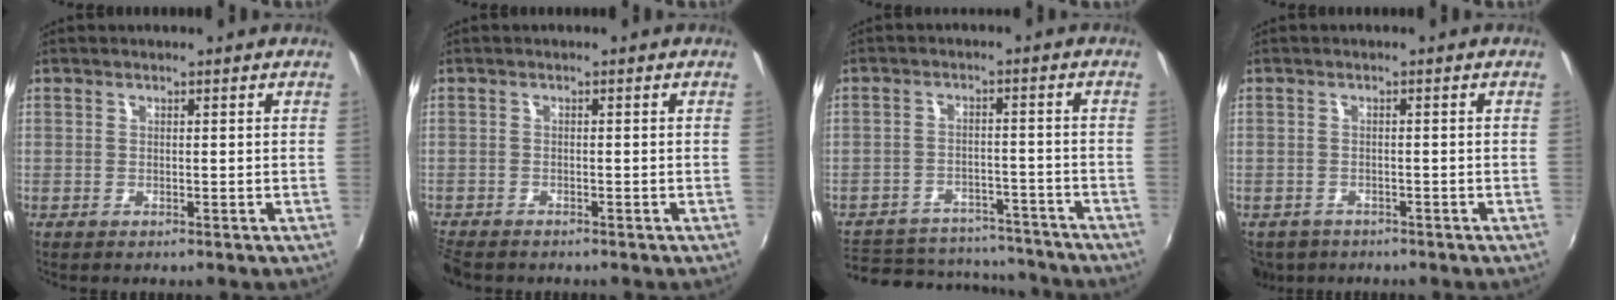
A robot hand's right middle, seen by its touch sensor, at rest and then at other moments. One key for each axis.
{"total": 3.9, "fx": -3.5, "fy": 1.1, "fz": 1.3, "tx": -0.040, "ty": -0.021, "tz": -0.068}
{"total": 17.9, "fx": -14.6, "fy": 8.4, "fz": 6.1, "tx": -0.147, "ty": 0.031, "tz": -0.177}
{"total": 5.0, "fx": -3.3, "fy": 3.3, "fz": 1.7, "tx": -0.047, "ty": -0.013, "tz": -0.051}